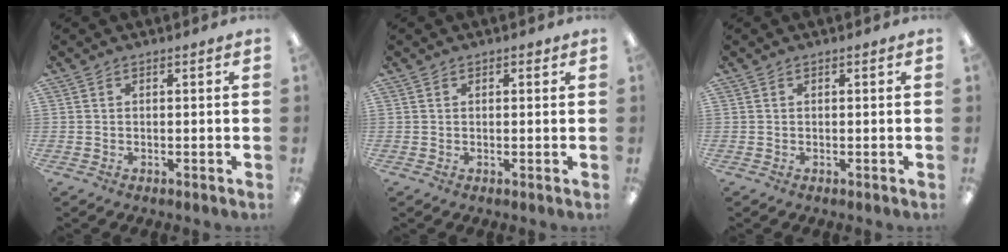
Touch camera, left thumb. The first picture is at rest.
{"total": 0.9, "force": [0.6, 0.5, 0.4], "torque": [0.001, 0.000, 0.008]}
{"total": 0.0}